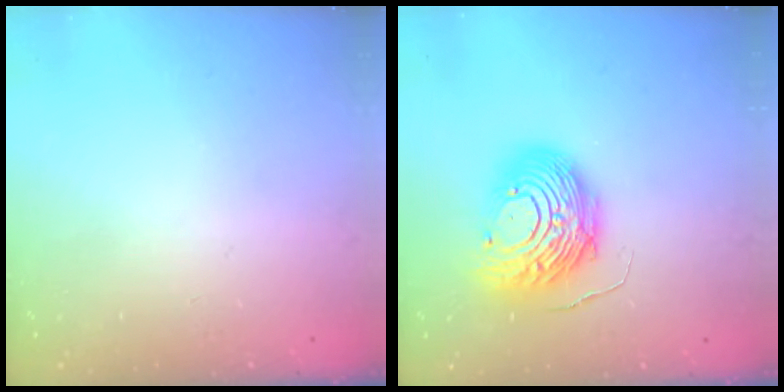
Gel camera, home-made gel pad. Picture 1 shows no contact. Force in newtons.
{"total": 14.0, "press": 14.0, "slide": 1.3}